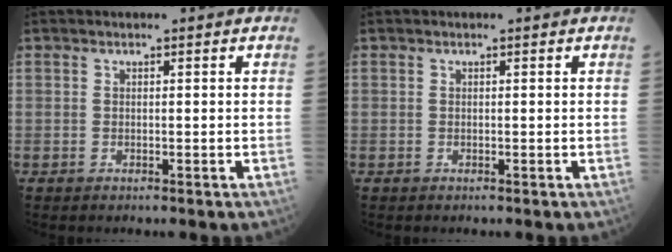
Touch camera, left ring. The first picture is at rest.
{"total": 0.0}